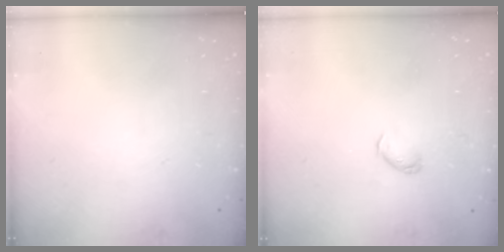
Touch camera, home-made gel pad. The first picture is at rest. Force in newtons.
{"total": 3.0, "press": 2.9, "slide": 0.7}